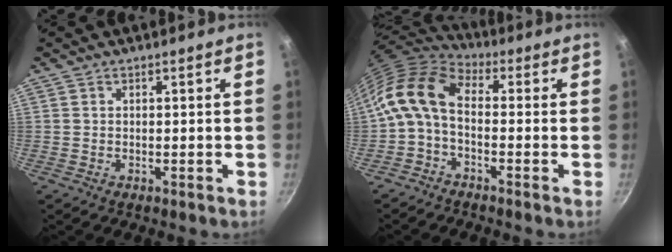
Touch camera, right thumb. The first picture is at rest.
{"total": 11.6, "force": [-0.9, 6.7, 9.5], "torque": [-0.184, 0.043, -0.038]}